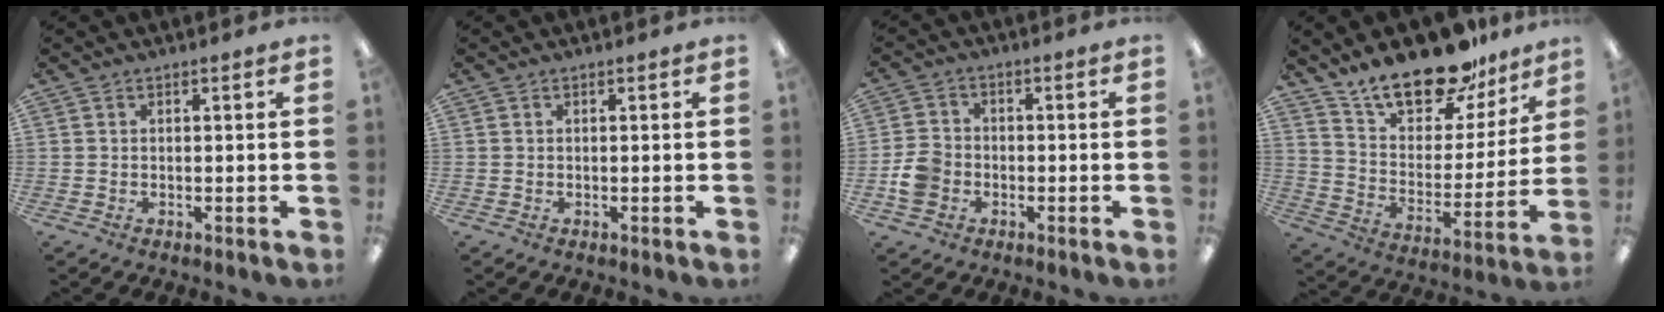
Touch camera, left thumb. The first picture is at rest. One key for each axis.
{"total": 0.0}
{"total": 5.9, "fx": -1.9, "fy": 4.8, "fz": 2.8, "tx": -0.050, "ty": 0.010, "tz": -0.035}
{"total": 19.8, "fx": 16.2, "fy": 8.2, "fz": 7.9, "tx": -0.133, "ty": -0.115, "tz": 0.286}